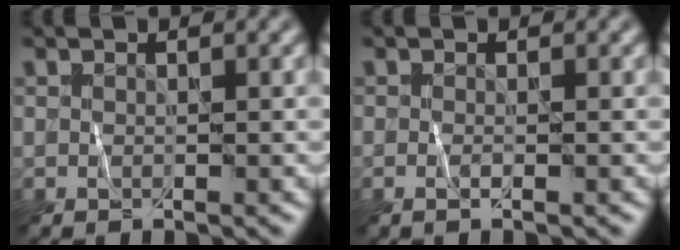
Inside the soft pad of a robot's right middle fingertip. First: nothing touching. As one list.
[{"total": 0.9, "force": [-0.3, 0.1, 0.8], "torque": [-0.017, -0.009, -0.005]}]